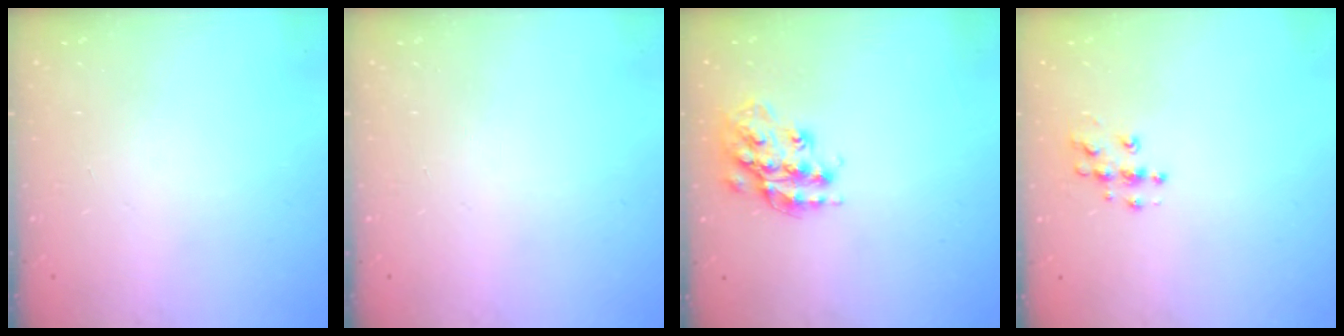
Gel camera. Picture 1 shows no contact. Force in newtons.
{"total": 0.0}
{"total": 16.3, "press": 16.3, "slide": 0.8}
{"total": 6.2, "press": 6.2, "slide": 0.2}